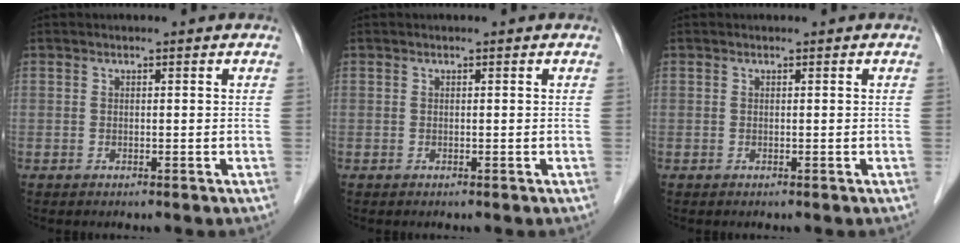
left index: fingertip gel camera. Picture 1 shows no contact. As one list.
[{"total": 0.0}, {"total": 0.0}]